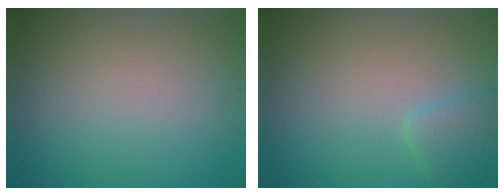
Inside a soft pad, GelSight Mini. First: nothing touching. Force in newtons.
{"total": 2.0, "press": 2.0, "slide": 0.1}